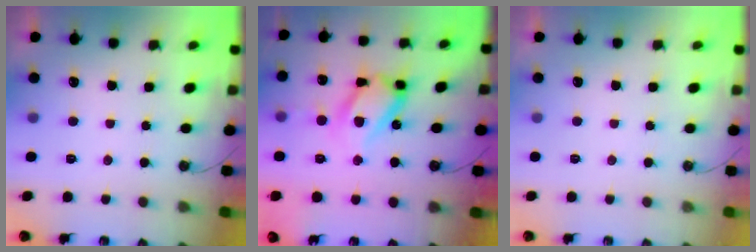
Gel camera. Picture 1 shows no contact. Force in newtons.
{"total": 18.1, "press": 18.0, "slide": 1.9}
{"total": 0.0}